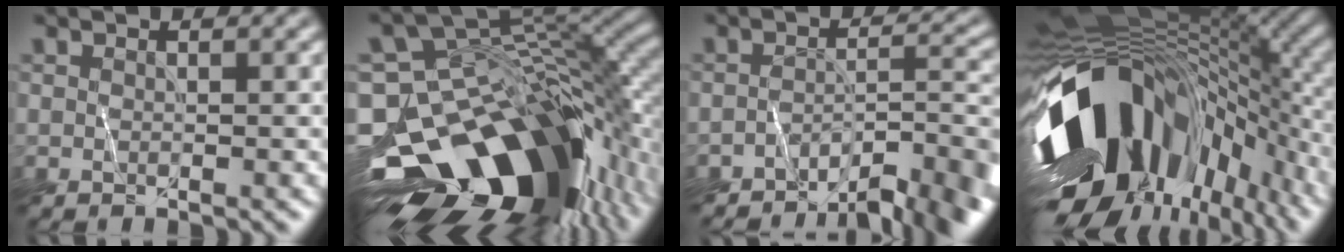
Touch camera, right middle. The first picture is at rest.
{"total": 16.7, "force": [-8.0, 9.7, 11.1], "torque": [-0.193, -0.009, -0.127]}
{"total": 6.8, "force": [-5.4, 1.7, 3.8], "torque": [-0.049, 0.009, -0.083]}
{"total": 17.0, "force": [-5.2, 10.3, 12.5], "torque": [-0.224, -0.019, -0.092]}